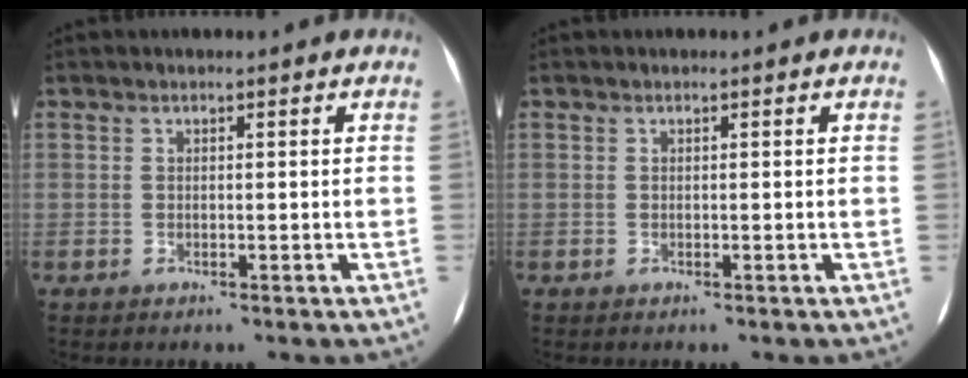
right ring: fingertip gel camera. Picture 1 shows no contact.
{"total": 0.0}